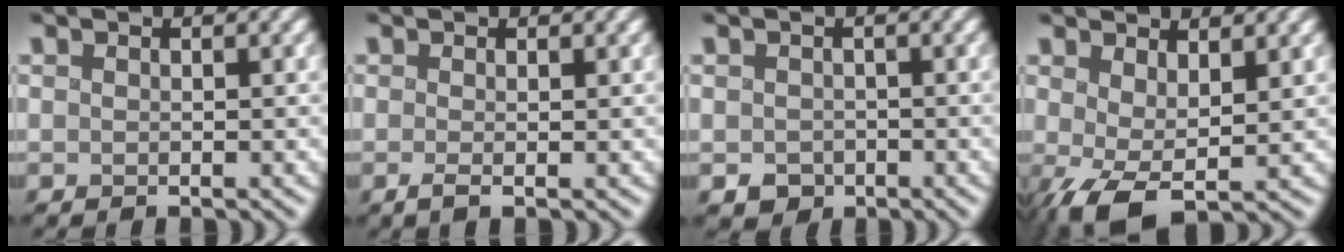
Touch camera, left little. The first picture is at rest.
{"total": 0.8, "force": [-0.1, 0.1, 0.8], "torque": [-0.009, -0.004, -0.005]}
{"total": 1.6, "force": [-0.7, 1.3, 0.5], "torque": [-0.009, -0.005, -0.014]}
{"total": 4.7, "force": [-0.3, 2.1, 4.1], "torque": [-0.084, -0.003, -0.010]}